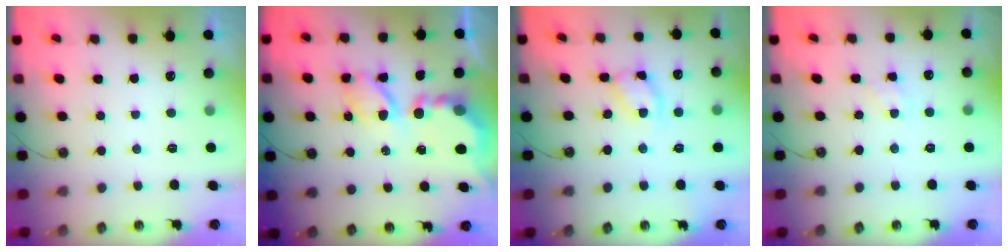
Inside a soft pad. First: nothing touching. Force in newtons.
{"total": 8.8, "press": 8.7, "slide": 0.7}
{"total": 12.2, "press": 12.2, "slide": 0.9}
{"total": 1.9, "press": 1.9, "slide": 0.2}